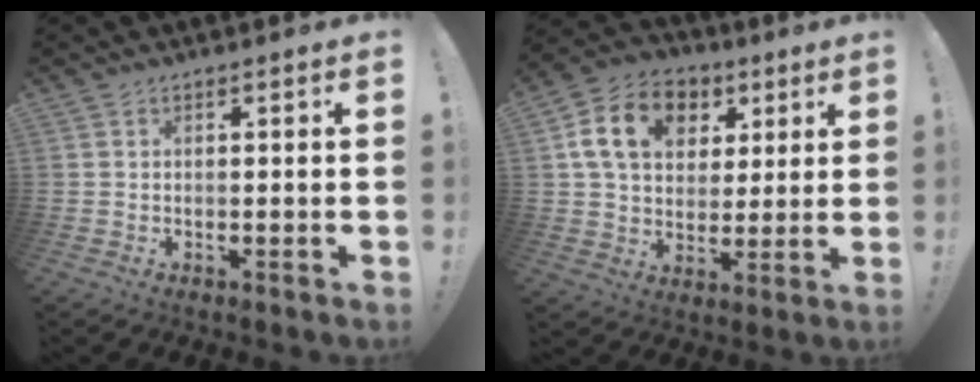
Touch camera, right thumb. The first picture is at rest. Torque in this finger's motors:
{"motor_torque": [0.58, 0.93, 0.98, 0.29, 0.03]}